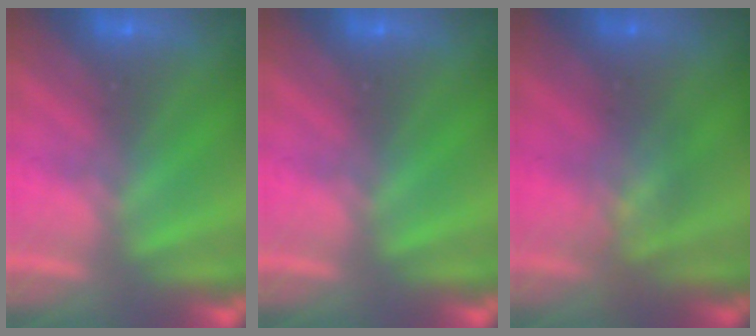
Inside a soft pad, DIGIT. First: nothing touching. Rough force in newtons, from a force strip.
{"total": 0.0}
{"total": 2.7}